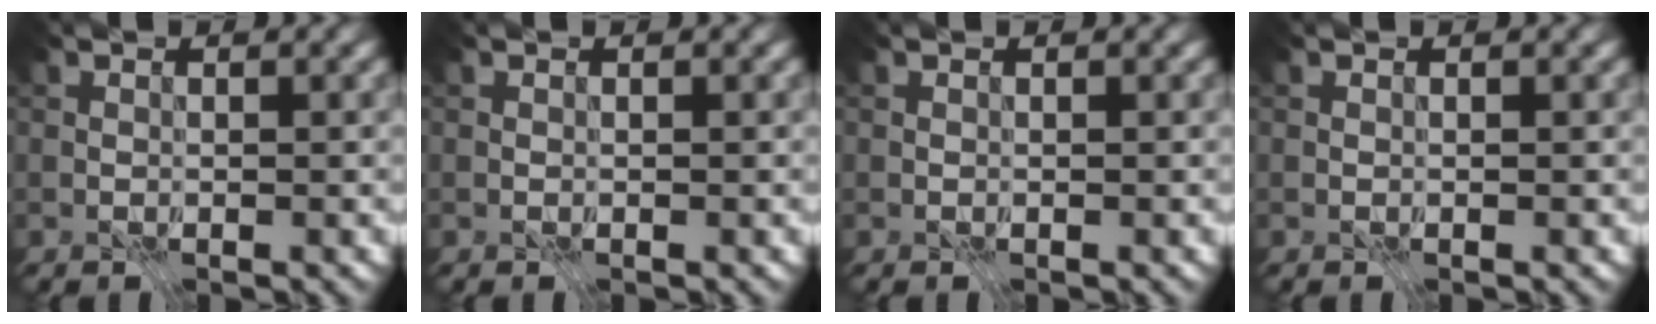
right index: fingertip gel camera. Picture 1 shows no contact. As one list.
[{"total": 0.0}, {"total": 0.0}, {"total": 0.0}]